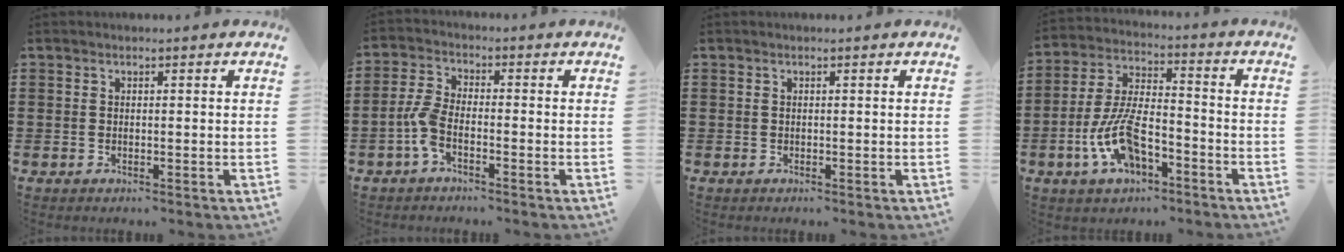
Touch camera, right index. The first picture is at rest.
{"total": 4.7, "force": [-2.0, 1.7, 3.9], "torque": [-0.102, -0.004, -0.045]}
{"total": 0.0}
{"total": 9.8, "force": [-4.1, 4.5, 7.6], "torque": [-0.174, 0.003, -0.077]}